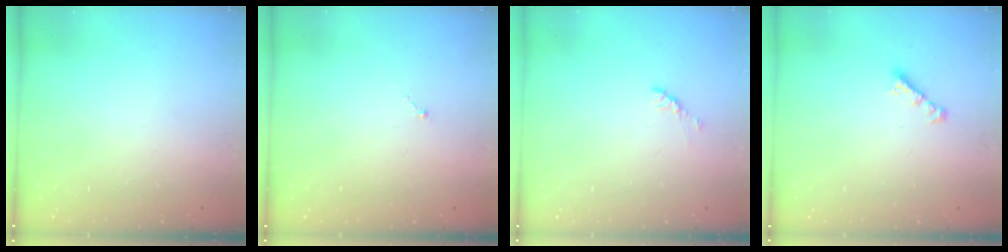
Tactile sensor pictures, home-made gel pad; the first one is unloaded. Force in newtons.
{"total": 0.0}
{"total": 2.7, "press": 2.7, "slide": 0.5}
{"total": 1.8, "press": 1.7, "slide": 0.7}